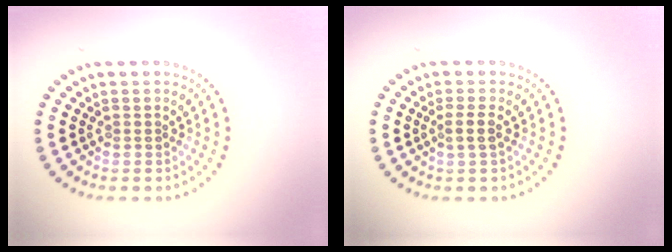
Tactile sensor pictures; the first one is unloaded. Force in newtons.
{"total": 1.5, "press": 1.2, "slide": 0.8}